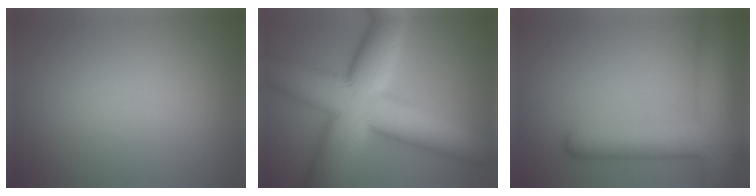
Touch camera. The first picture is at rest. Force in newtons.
{"total": 14.0, "press": 14.0, "slide": 0.5}
{"total": 8.0, "press": 8.0, "slide": 0.4}